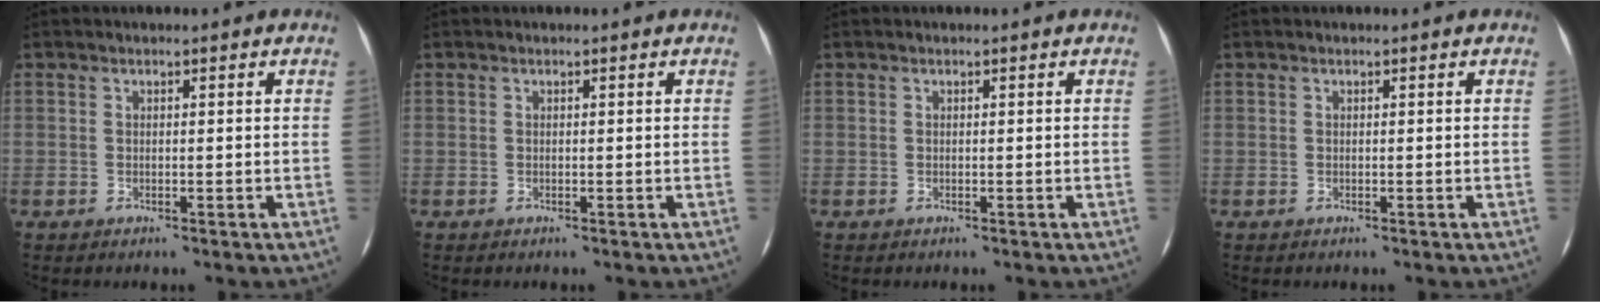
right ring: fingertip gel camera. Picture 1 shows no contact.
{"total": 0.0}
{"total": 0.0}
{"total": 0.0}